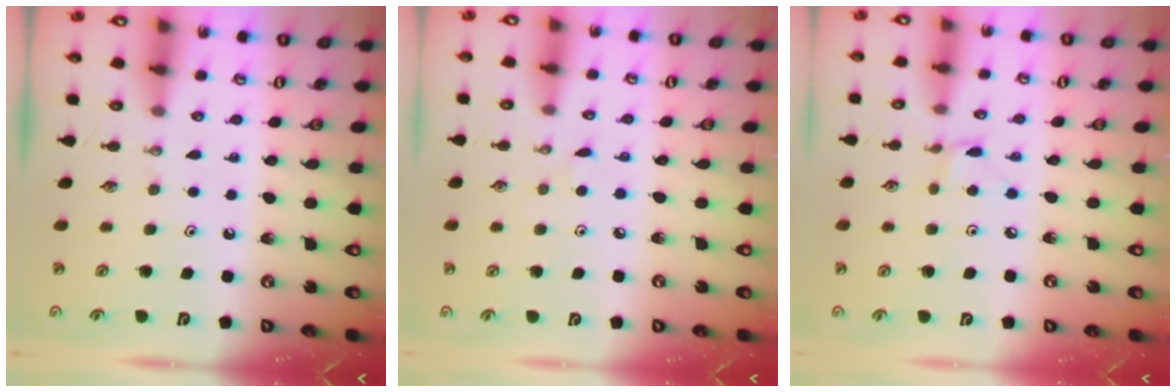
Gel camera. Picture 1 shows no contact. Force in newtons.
{"total": 2.1, "press": 2.1, "slide": 0.3}
{"total": 1.7, "press": 1.7, "slide": 0.0}